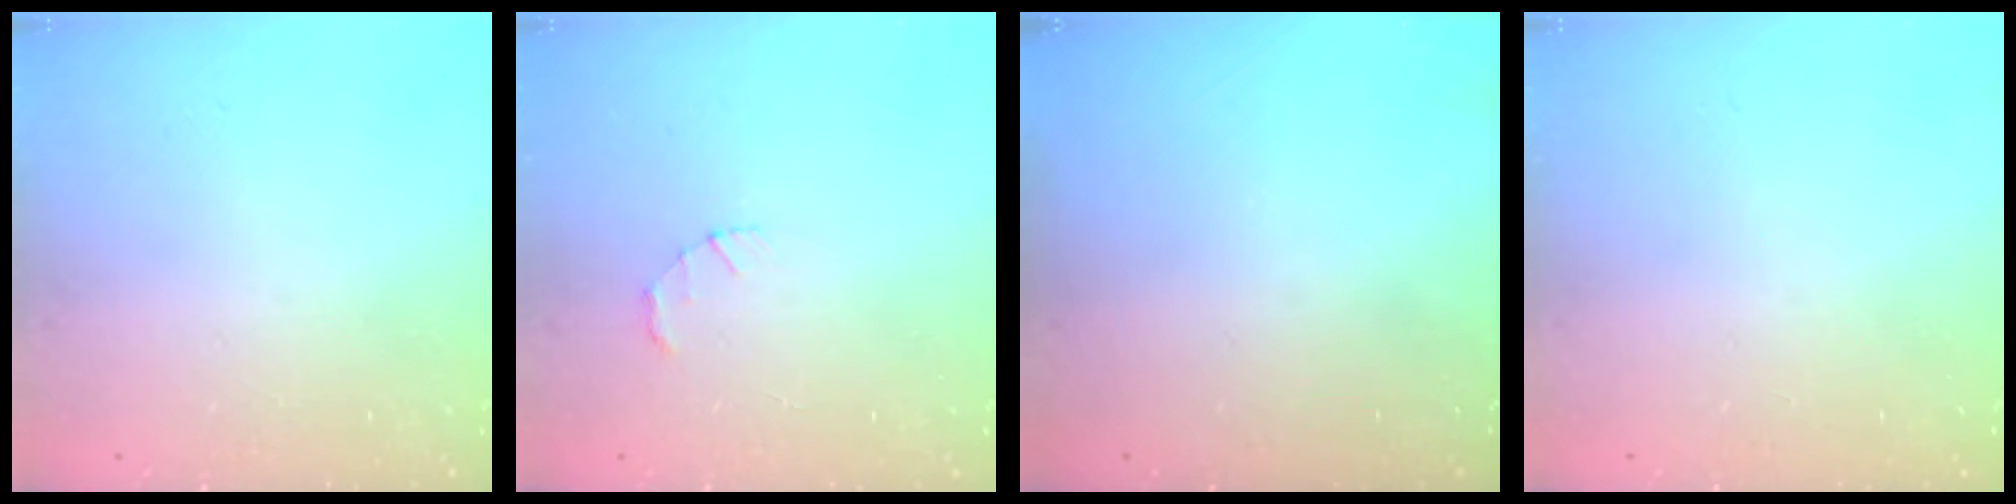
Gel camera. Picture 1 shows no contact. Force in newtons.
{"total": 1.4, "press": 1.3, "slide": 0.3}
{"total": 0.0}
{"total": 0.0}